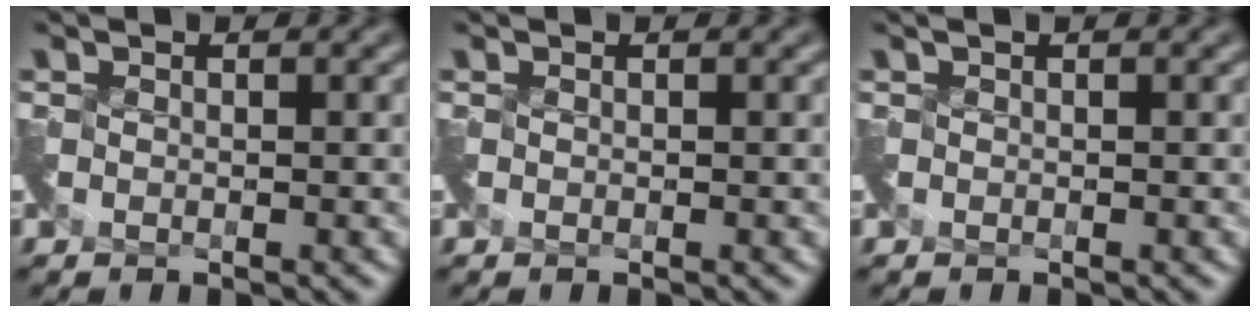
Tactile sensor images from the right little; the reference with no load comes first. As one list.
[{"total": 0.0}, {"total": 0.0}]